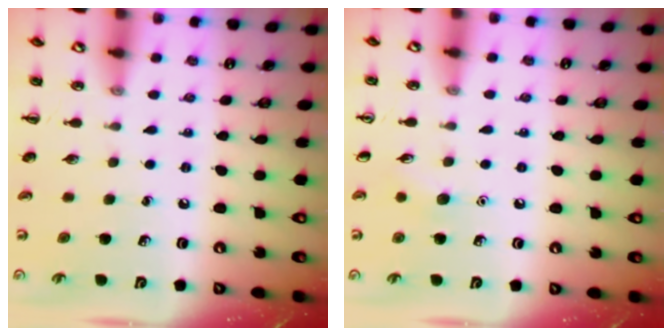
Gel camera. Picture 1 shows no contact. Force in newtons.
{"total": 4.4, "press": 4.2, "slide": 1.4}